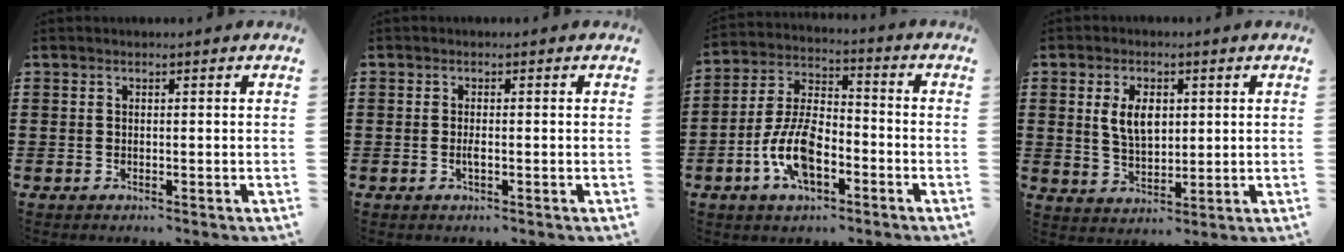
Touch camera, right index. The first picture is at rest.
{"total": 1.2, "force": [-0.3, 0.3, 1.1], "torque": [-0.020, -0.002, -0.004]}
{"total": 9.5, "force": [-3.7, 4.8, 7.3], "torque": [-0.161, 0.006, -0.071]}
{"total": 5.6, "force": [1.3, 3.2, 4.5], "torque": [-0.087, 0.010, 0.018]}